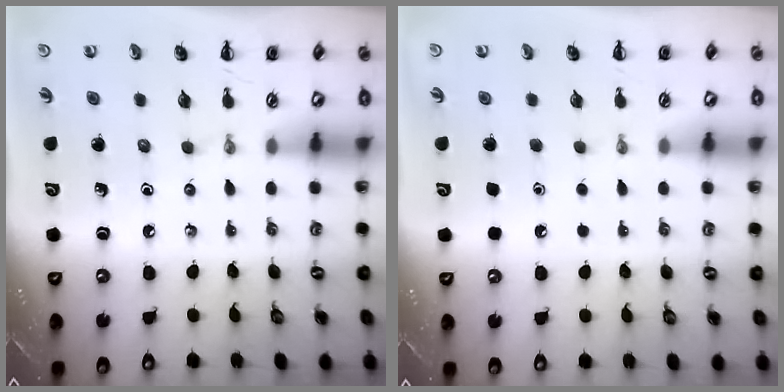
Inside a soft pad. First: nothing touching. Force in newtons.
{"total": 1.8, "press": 1.7, "slide": 0.1}